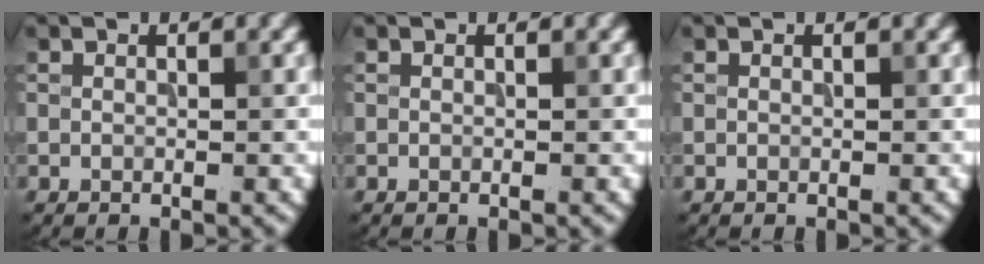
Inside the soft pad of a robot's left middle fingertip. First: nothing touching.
{"total": 0.0}
{"total": 0.0}